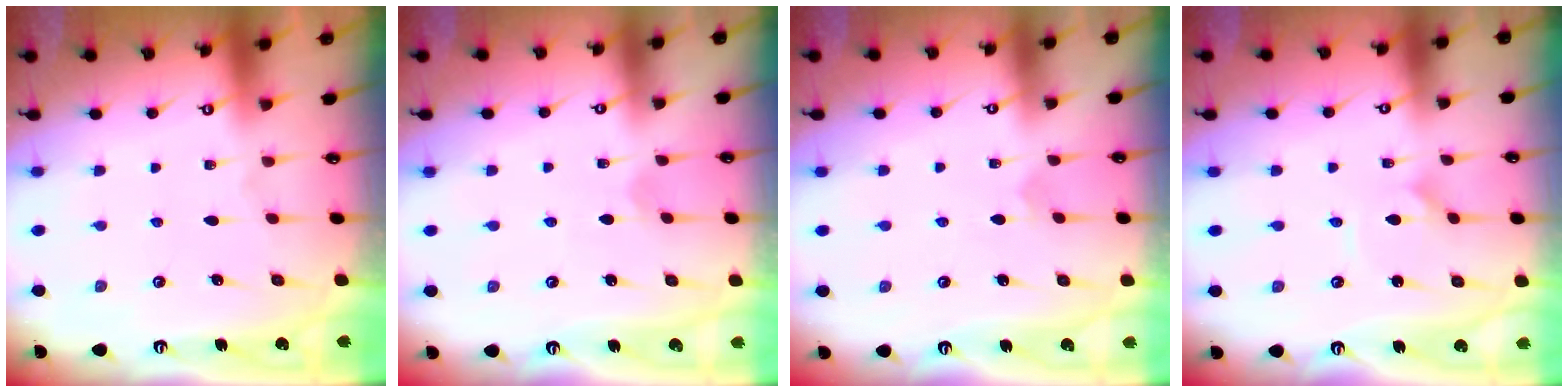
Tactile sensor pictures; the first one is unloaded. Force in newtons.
{"total": 2.0, "press": 2.0, "slide": 0.1}
{"total": 3.5, "press": 3.5, "slide": 0.3}
{"total": 1.5, "press": 1.5, "slide": 0.0}